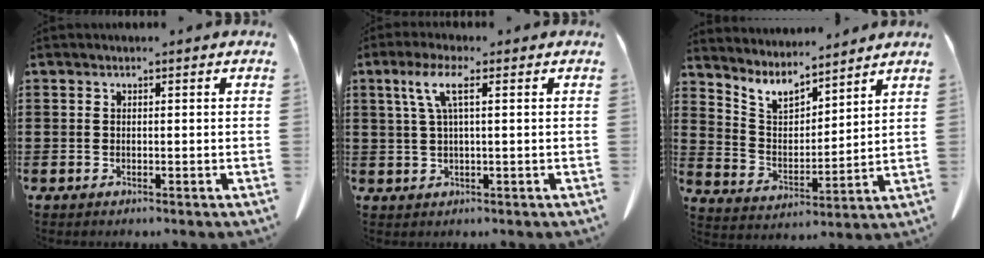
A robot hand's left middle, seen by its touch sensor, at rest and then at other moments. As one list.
[{"total": 4.7, "force": [1.5, 0.7, 4.4], "torque": [-0.098, 0.001, 0.023]}, {"total": 6.1, "force": [5.3, 2.1, 2.1], "torque": [-0.068, -0.029, 0.093]}]